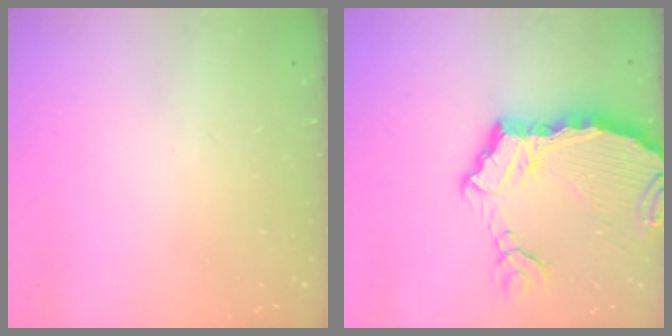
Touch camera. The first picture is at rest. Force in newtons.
{"total": 9.7, "press": 9.7, "slide": 1.1}